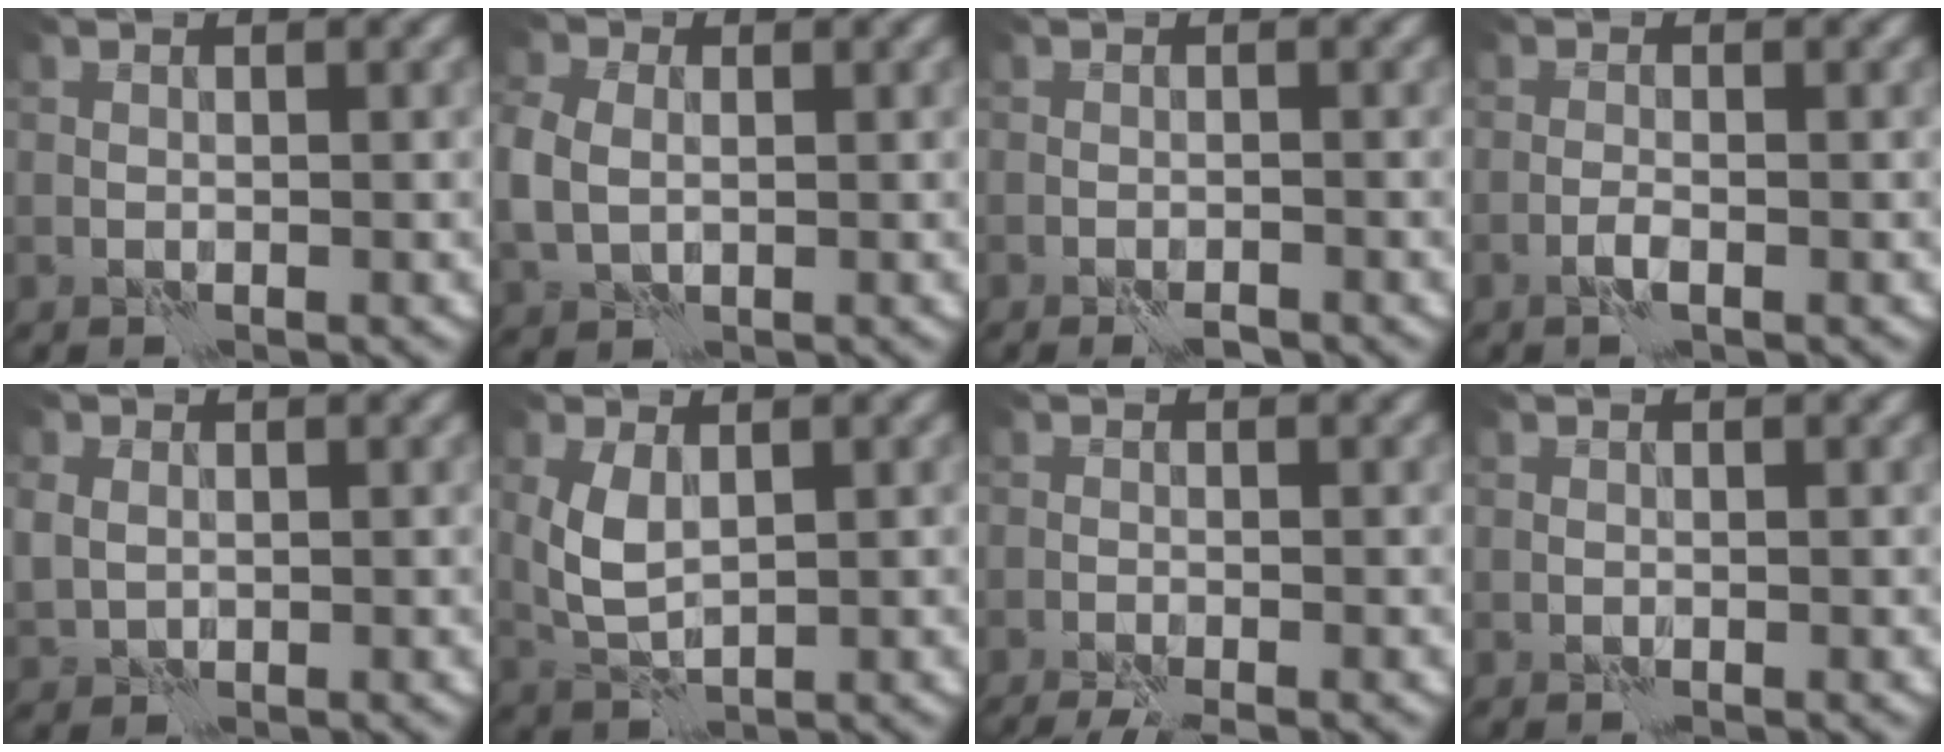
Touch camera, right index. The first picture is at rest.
{"total": 4.2, "force": [0.2, 3.4, 2.5], "torque": [-0.080, 0.005, 0.011]}
{"total": 1.4, "force": [-1.1, 0.3, 0.8], "torque": [-0.011, 0.002, -0.018]}
{"total": 1.0, "force": [-0.6, 0.2, 0.8], "torque": [-0.016, 0.006, -0.014]}
{"total": 2.2, "force": [0.5, 1.9, 1.1], "torque": [-0.033, 0.004, 0.015]}
{"total": 3.3, "force": [0.7, 1.9, 2.6], "torque": [-0.067, 0.004, 0.019]}
{"total": 3.3, "force": [-2.7, 0.6, 1.8], "torque": [-0.026, -0.005, -0.046]}
{"total": 0.0}